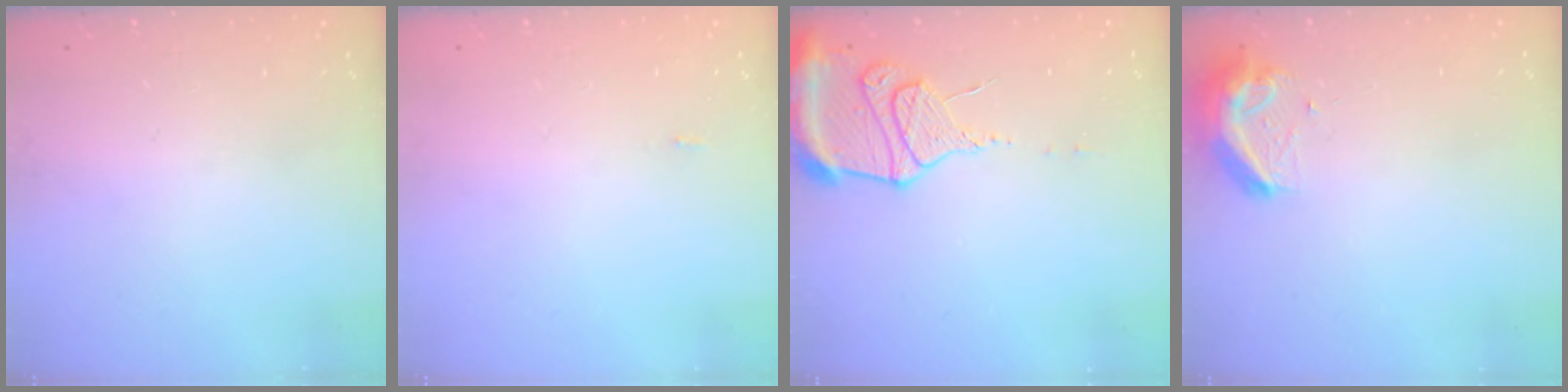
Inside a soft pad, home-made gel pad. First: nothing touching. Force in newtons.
{"total": 12.5, "press": 4.6, "slide": 11.7}
{"total": 14.1, "press": 14.1, "slide": 1.3}
{"total": 10.1, "press": 10.1, "slide": 0.9}